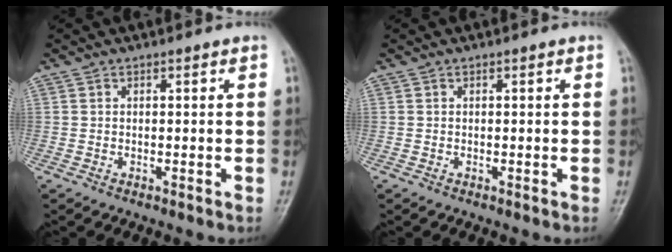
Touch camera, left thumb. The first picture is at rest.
{"total": 0.0}